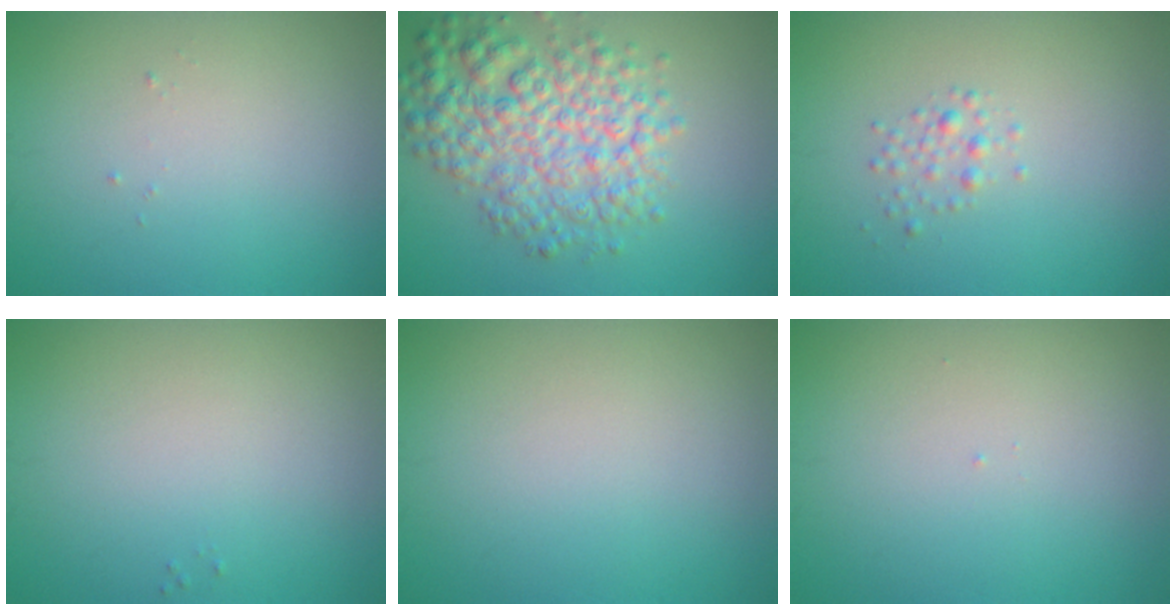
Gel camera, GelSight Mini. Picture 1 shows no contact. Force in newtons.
{"total": 7.0, "press": 7.0, "slide": 0.2}
{"total": 1.2, "press": 1.2, "slide": 0.1}
{"total": 0.0}
{"total": 0.0}
{"total": 0.0}